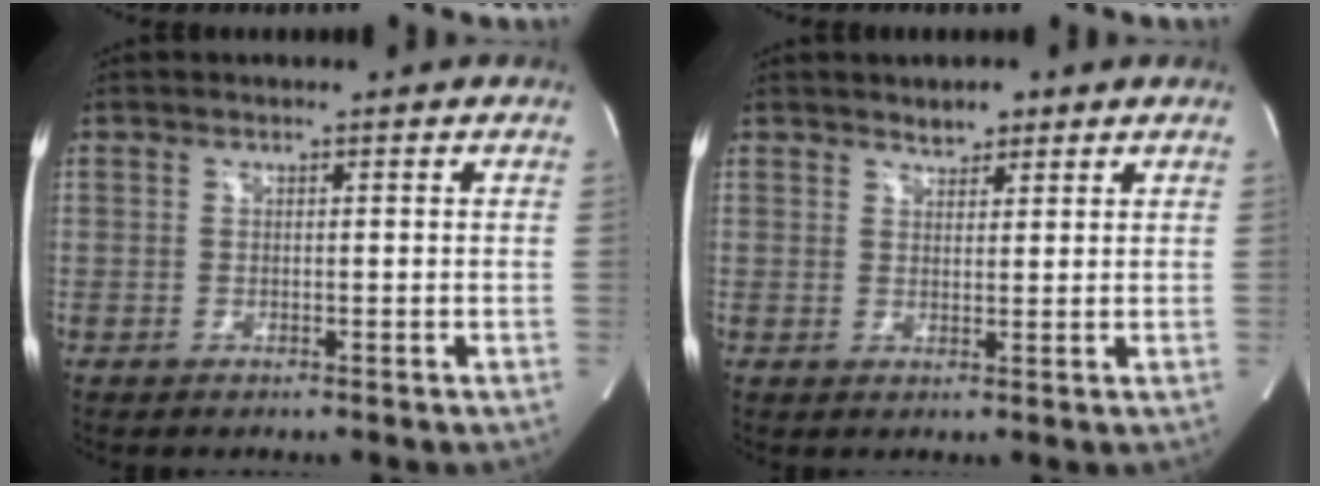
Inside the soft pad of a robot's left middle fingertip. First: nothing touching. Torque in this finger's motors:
{"motor_torque": [-0.05, -0.07, -0.02, 0.00]}